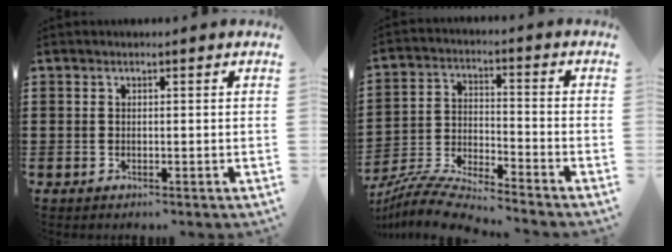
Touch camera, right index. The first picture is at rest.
{"total": 7.6, "force": [-7.3, 0.3, 2.2], "torque": [-0.060, -0.003, -0.148]}